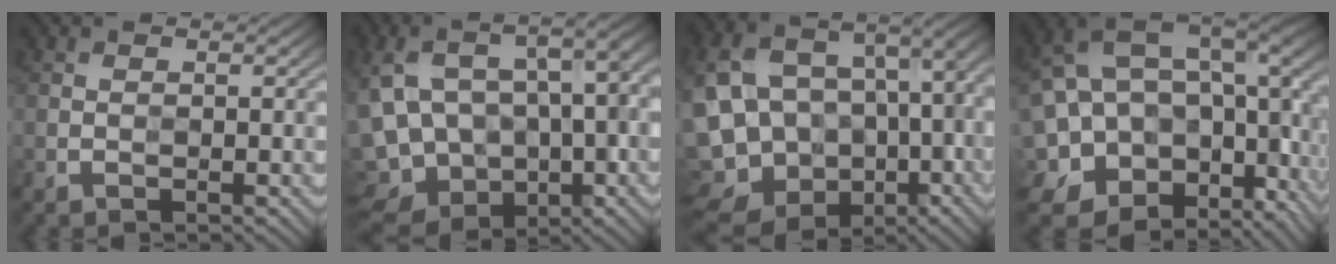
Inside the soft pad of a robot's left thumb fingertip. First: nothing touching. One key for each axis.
{"total": 18.1, "fx": -3.1, "fy": 11.2, "fz": 13.8, "tx": -0.285, "ty": -0.034, "tz": -0.002}
{"total": 18.9, "fx": -4.9, "fy": 13.8, "fz": 11.9, "tx": -0.270, "ty": -0.035, "tz": -0.050}
{"total": 17.6, "fx": -0.3, "fy": 11.5, "fz": 13.3, "tx": -0.263, "ty": -0.037, "tz": 0.062}